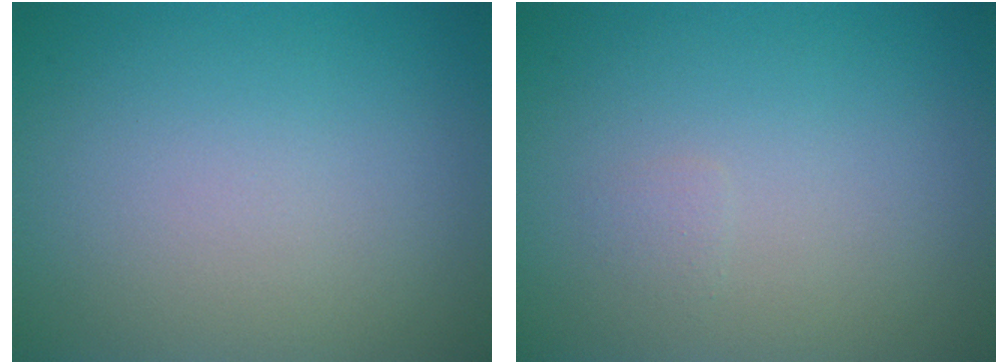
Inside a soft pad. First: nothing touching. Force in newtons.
{"total": 0.5, "press": 0.5, "slide": 0.1}